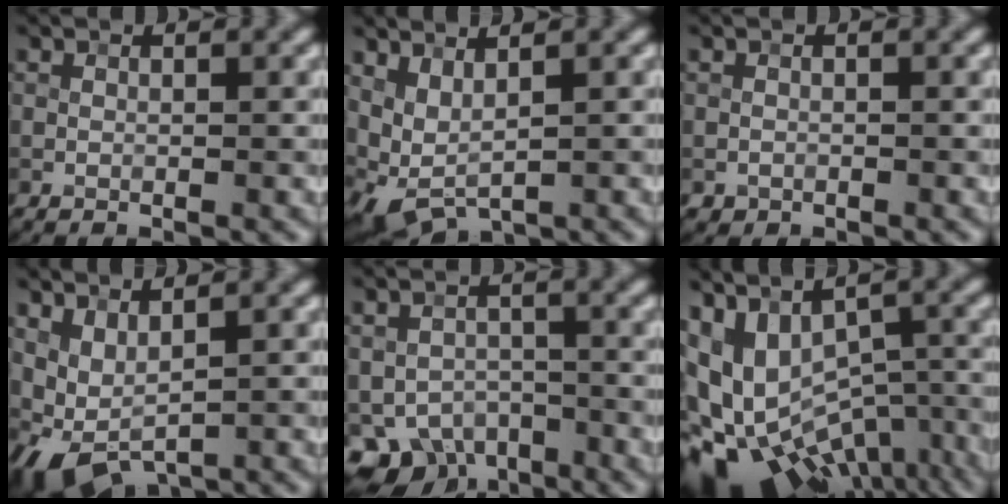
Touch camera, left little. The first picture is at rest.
{"total": 3.4, "force": [1.4, 1.3, 2.8], "torque": [-0.073, -0.009, 0.037]}
{"total": 0.6, "force": [-0.3, 0.5, 0.0], "torque": [0.005, -0.005, -0.005]}
{"total": 4.3, "force": [0.1, 2.2, 3.7], "torque": [-0.086, -0.007, 0.010]}
{"total": 6.1, "force": [-3.9, 4.0, 2.4], "torque": [-0.028, -0.021, -0.061]}
{"total": 14.3, "force": [-5.6, 8.9, 9.7], "torque": [-0.171, -0.003, -0.036]}